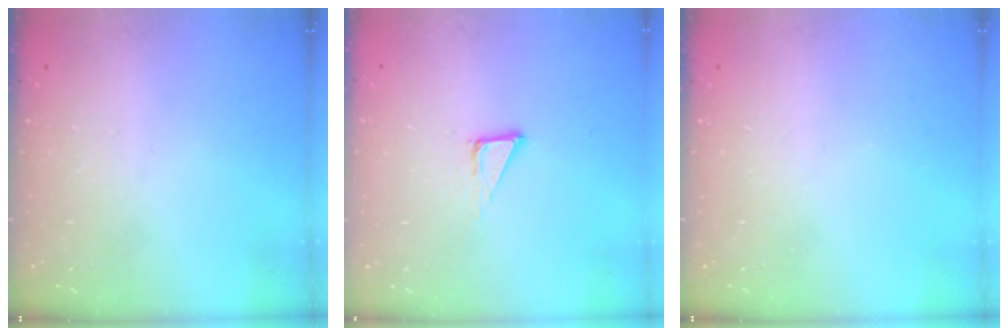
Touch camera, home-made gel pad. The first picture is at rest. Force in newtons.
{"total": 4.4, "press": 4.4, "slide": 0.1}
{"total": 0.0}